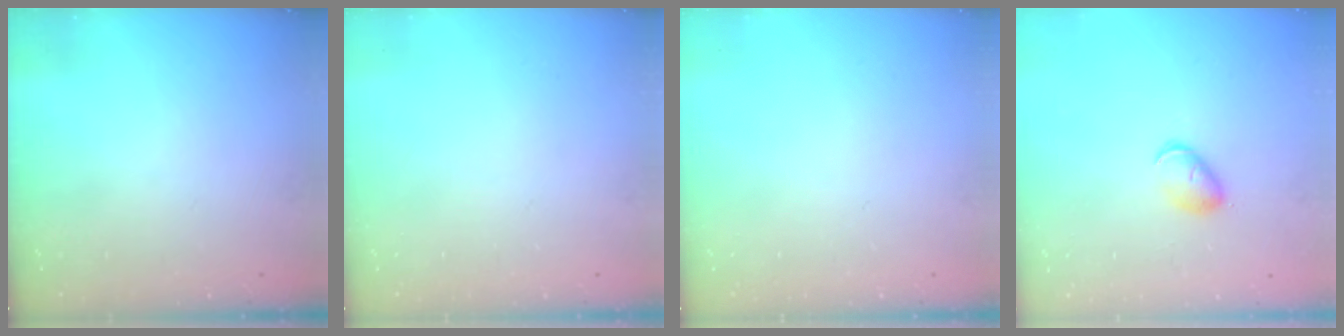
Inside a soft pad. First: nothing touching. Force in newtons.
{"total": 0.0}
{"total": 0.0}
{"total": 4.6, "press": 4.5, "slide": 0.8}